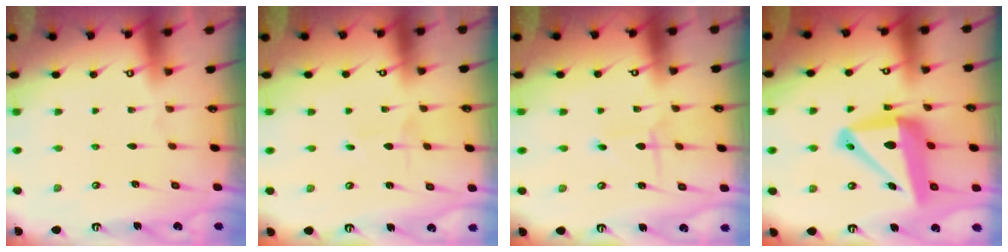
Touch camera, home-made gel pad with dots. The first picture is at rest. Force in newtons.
{"total": 1.1, "press": 1.1, "slide": 0.1}
{"total": 2.2, "press": 2.2, "slide": 0.2}
{"total": 16.7, "press": 16.4, "slide": 3.4}